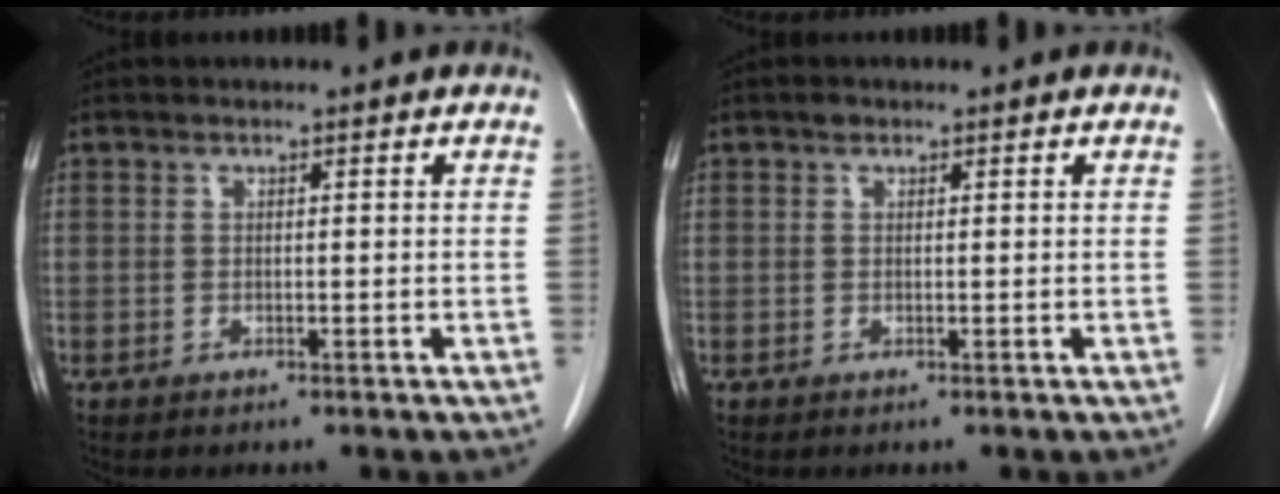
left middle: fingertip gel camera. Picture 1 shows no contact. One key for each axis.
{"total": 0.5, "fx": 0.4, "fy": 0.3, "fz": 0.2, "tx": -0.005, "ty": 0.001, "tz": 0.006}